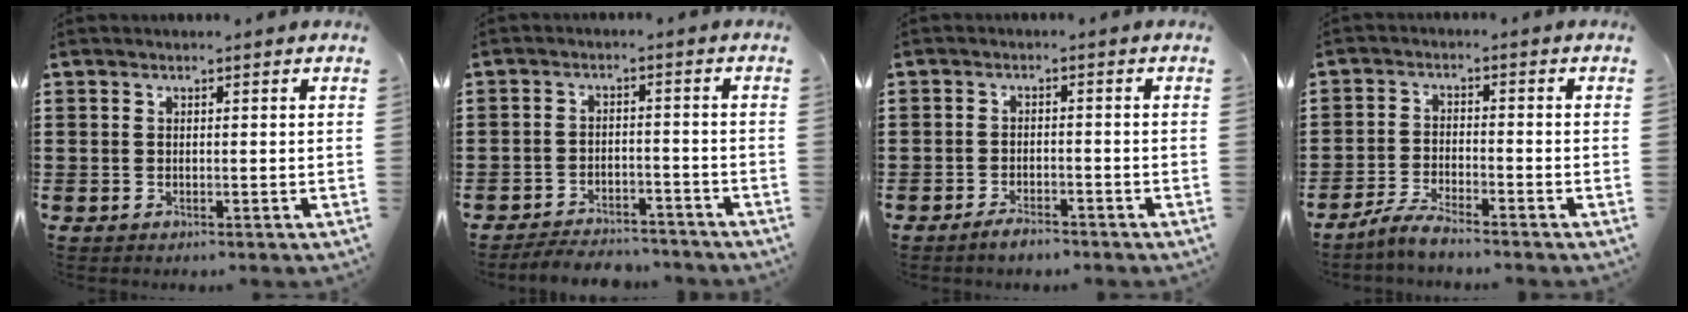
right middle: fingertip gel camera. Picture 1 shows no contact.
{"total": 3.9, "force": [-3.9, 0.5, 0.4], "torque": [-0.010, 0.004, -0.080]}
{"total": 2.3, "force": [-2.1, 0.4, 1.0], "torque": [-0.018, 0.001, -0.038]}
{"total": 3.8, "force": [-3.4, 0.1, 1.6], "torque": [-0.044, -0.004, -0.070]}